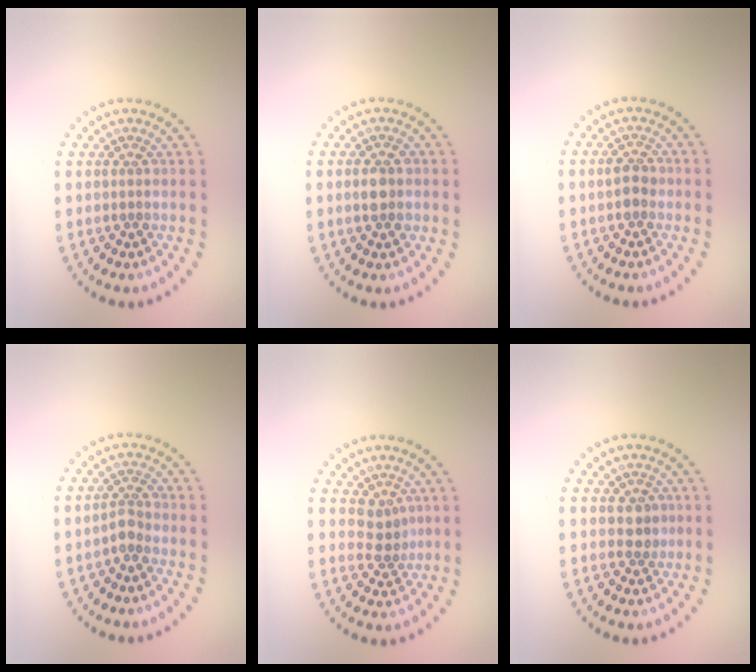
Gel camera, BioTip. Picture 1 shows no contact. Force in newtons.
{"total": 2.3, "press": 2.2, "slide": 0.3}
{"total": 1.7, "press": 1.7, "slide": 0.2}
{"total": 1.6, "press": 1.2, "slide": 1.0}
{"total": 2.0, "press": 1.5, "slide": 1.4}
{"total": 1.4, "press": 1.3, "slide": 0.7}